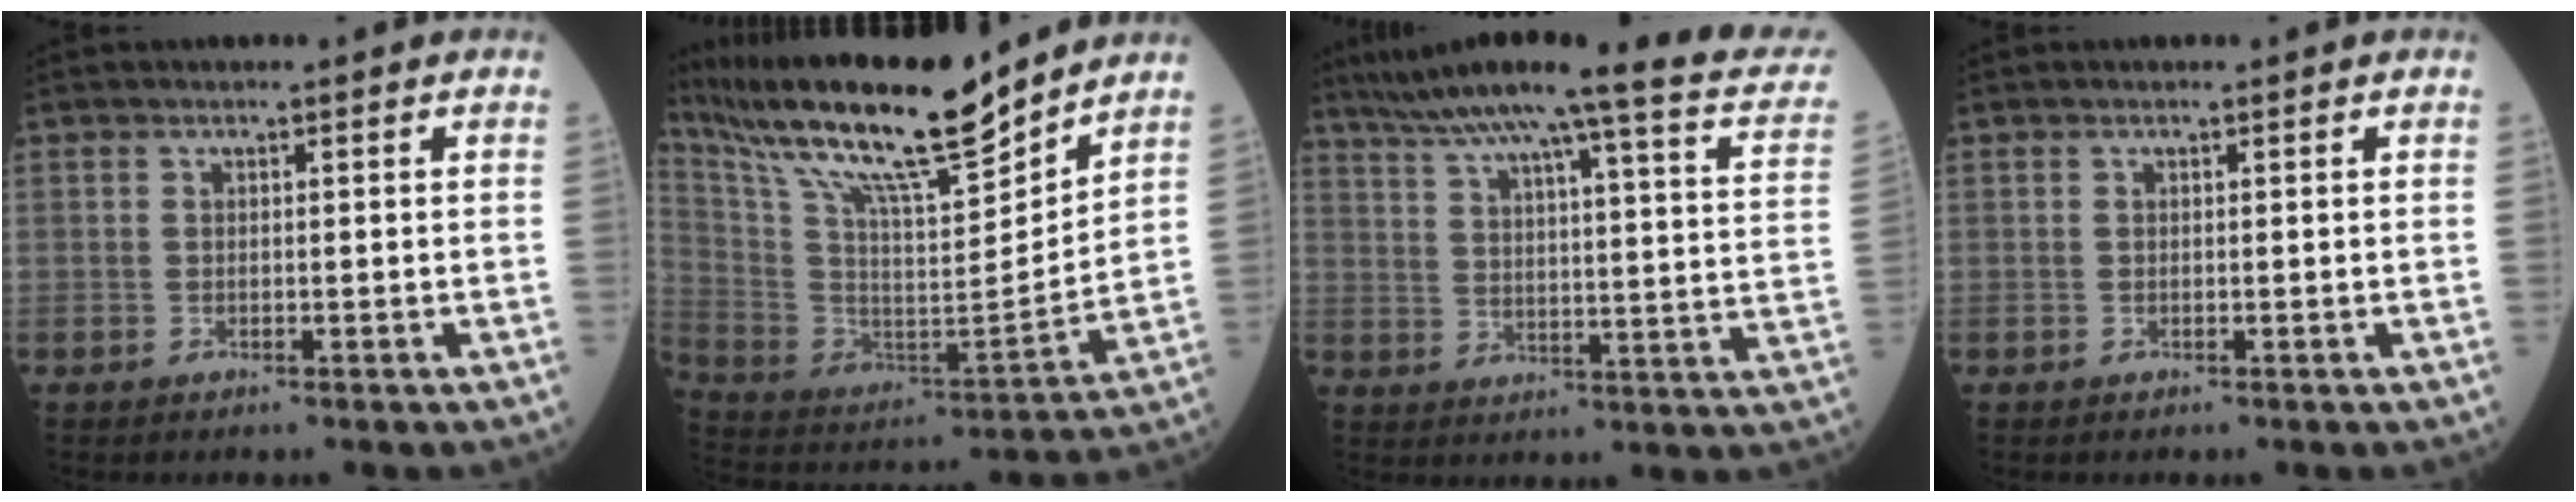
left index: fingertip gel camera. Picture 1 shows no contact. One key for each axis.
{"total": 22.4, "fx": 18.2, "fy": 2.4, "fz": 12.8, "tx": -0.244, "ty": -0.002, "tz": 0.323}
{"total": 23.8, "fx": 19.8, "fy": 1.0, "fz": 13.2, "tx": -0.194, "ty": -0.030, "tz": 0.248}
{"total": 0.0}